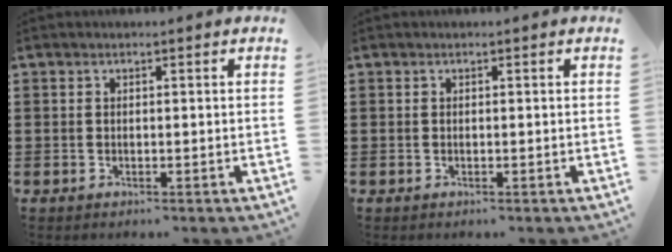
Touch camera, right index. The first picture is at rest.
{"total": 0.0}